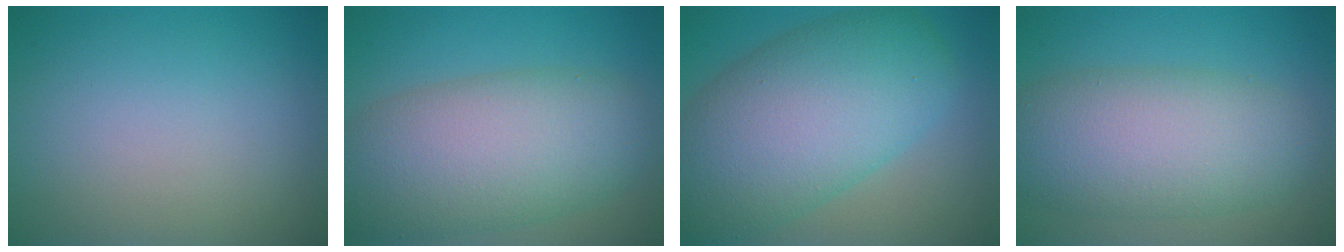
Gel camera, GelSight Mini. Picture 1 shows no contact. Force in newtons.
{"total": 10.0, "press": 10.0, "slide": 0.3}
{"total": 12.0, "press": 12.0, "slide": 0.4}
{"total": 8.6, "press": 8.6, "slide": 0.2}